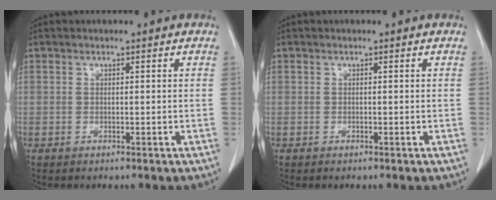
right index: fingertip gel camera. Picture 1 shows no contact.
{"total": 0.0}